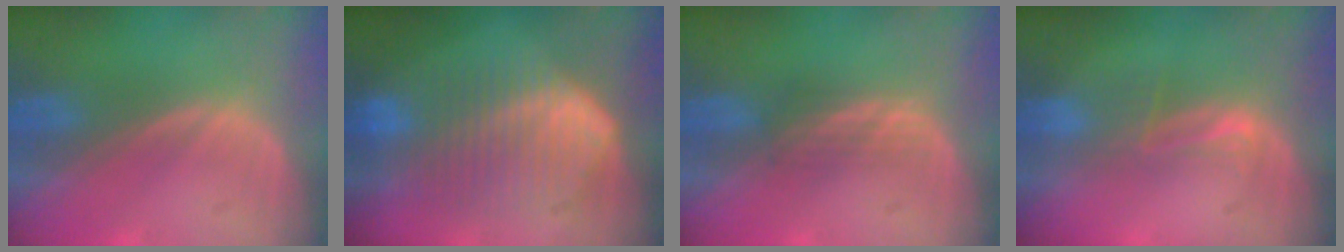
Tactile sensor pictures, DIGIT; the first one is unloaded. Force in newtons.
{"total": 10.4, "press": 10.4, "slide": 0.5}
{"total": 2.2, "press": 2.2, "slide": 0.4}
{"total": 2.7, "press": 2.3, "slide": 1.5}